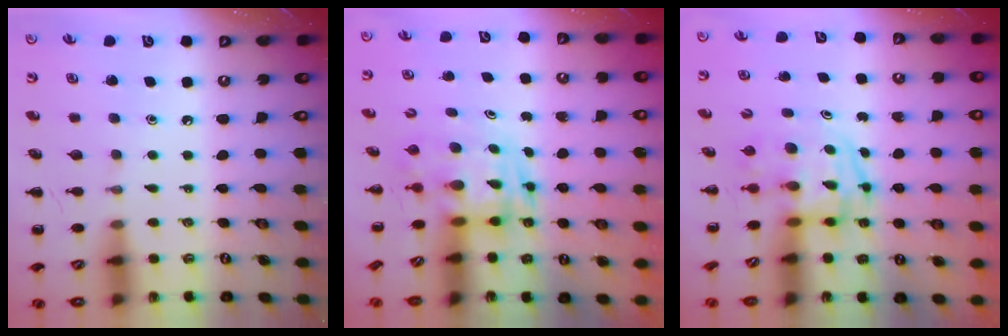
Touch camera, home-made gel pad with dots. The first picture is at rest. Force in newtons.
{"total": 3.4, "press": 3.3, "slide": 0.6}
{"total": 3.8, "press": 3.8, "slide": 0.7}